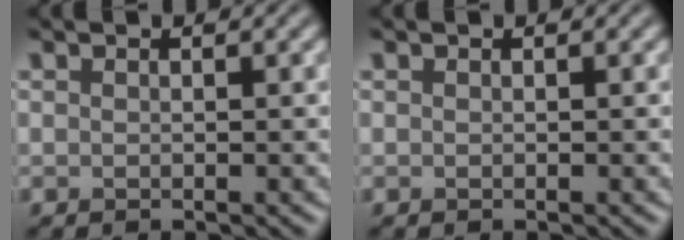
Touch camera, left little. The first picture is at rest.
{"total": 0.0}